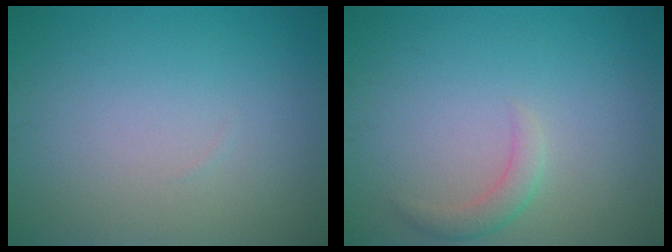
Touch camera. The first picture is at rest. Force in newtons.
{"total": 1.6, "press": 1.6, "slide": 0.1}